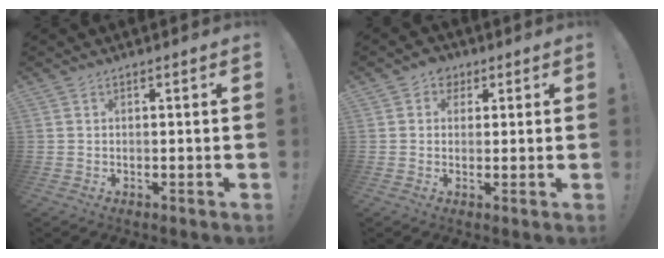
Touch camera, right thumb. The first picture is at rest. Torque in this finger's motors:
{"motor_torque": [-0.22, 0.02, -0.11, 0.17, 0.06]}